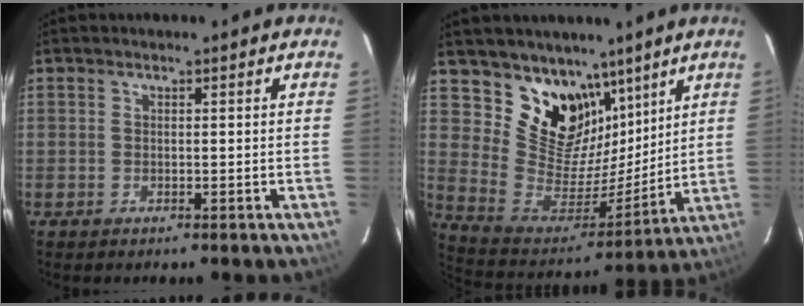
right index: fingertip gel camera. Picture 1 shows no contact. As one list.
[{"total": 16.4, "force": [10.5, 10.8, 6.3], "torque": [-0.133, -0.009, 0.206]}]